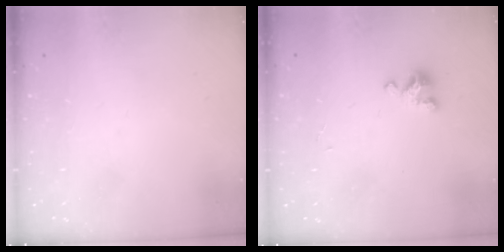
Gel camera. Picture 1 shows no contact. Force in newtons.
{"total": 2.3, "press": 2.2, "slide": 0.4}